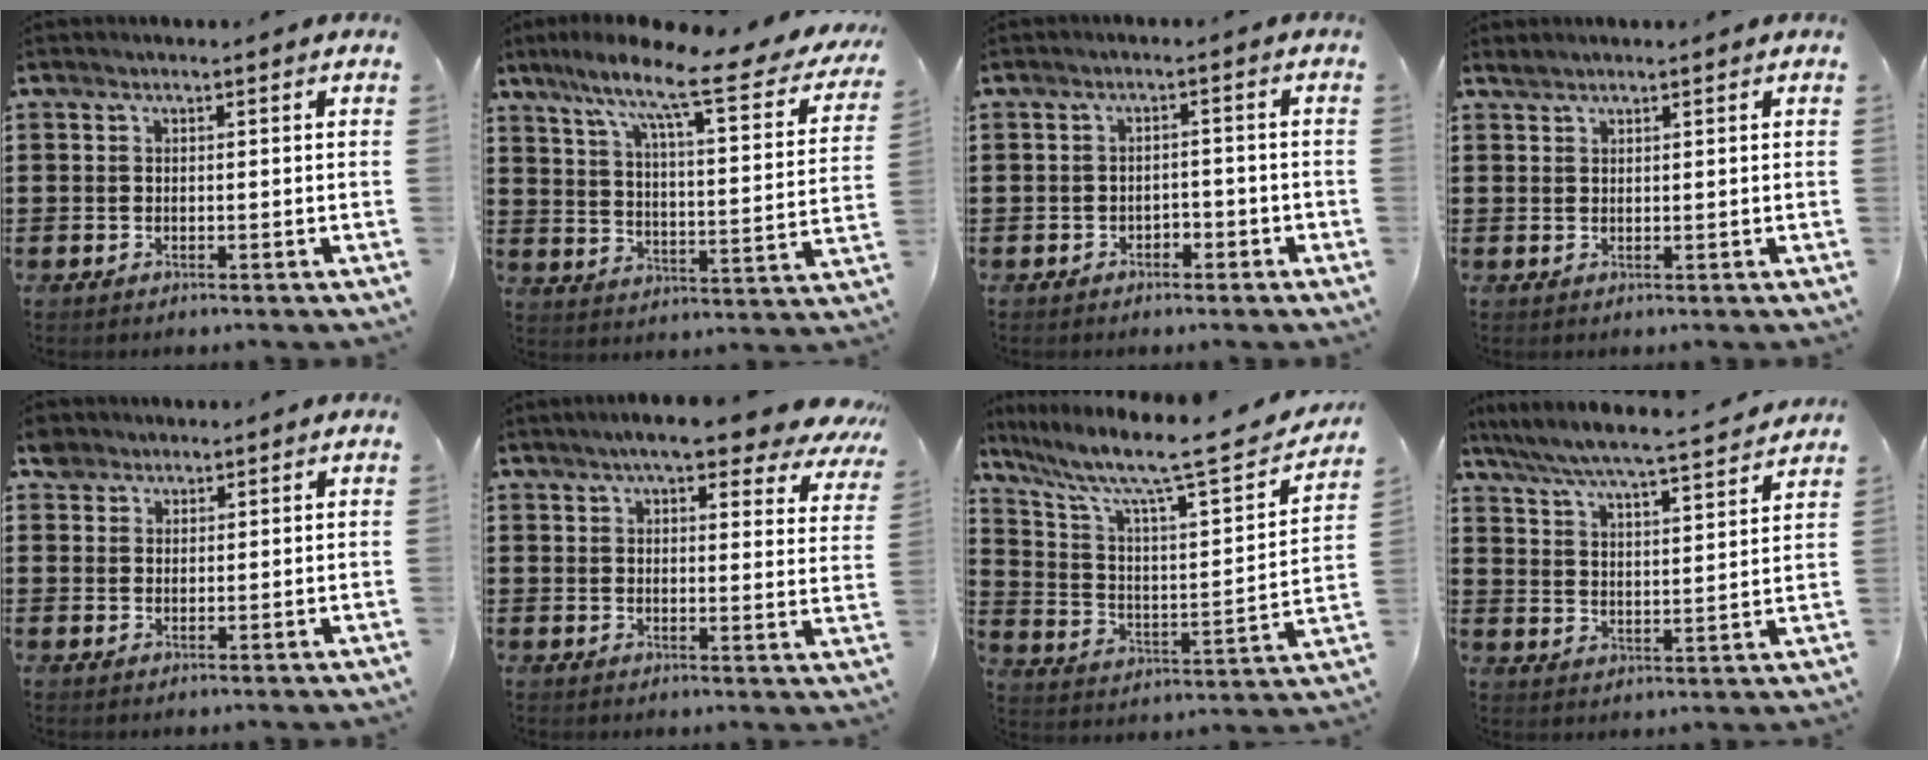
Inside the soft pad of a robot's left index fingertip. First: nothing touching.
{"total": 11.5, "force": [8.4, 0.9, 7.8], "torque": [-0.156, -0.060, 0.125]}
{"total": 2.1, "force": [-1.9, 0.9, 0.4], "torque": [-0.015, 0.003, -0.042]}
{"total": 1.1, "force": [1.1, 0.0, 0.3], "torque": [-0.008, 0.000, 0.021]}
{"total": 2.4, "force": [1.9, 1.4, 0.2], "torque": [-0.013, 0.008, 0.038]}
{"total": 7.7, "force": [6.4, 0.9, 4.0], "torque": [-0.081, -0.020, 0.112]}
{"total": 10.7, "force": [8.2, 1.4, 6.8], "torque": [-0.155, -0.054, 0.128]}
{"total": 6.0, "force": [5.7, -0.5, 1.9], "torque": [-0.061, -0.043, 0.093]}